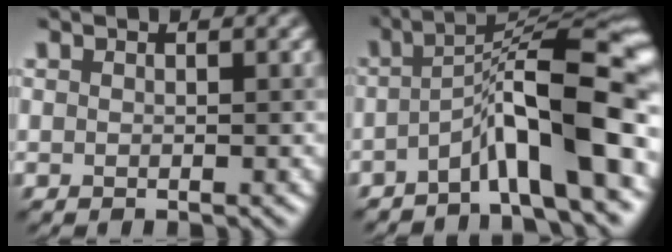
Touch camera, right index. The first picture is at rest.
{"total": 10.0, "force": [-3.3, 1.9, 9.3], "torque": [-0.128, 0.023, -0.065]}